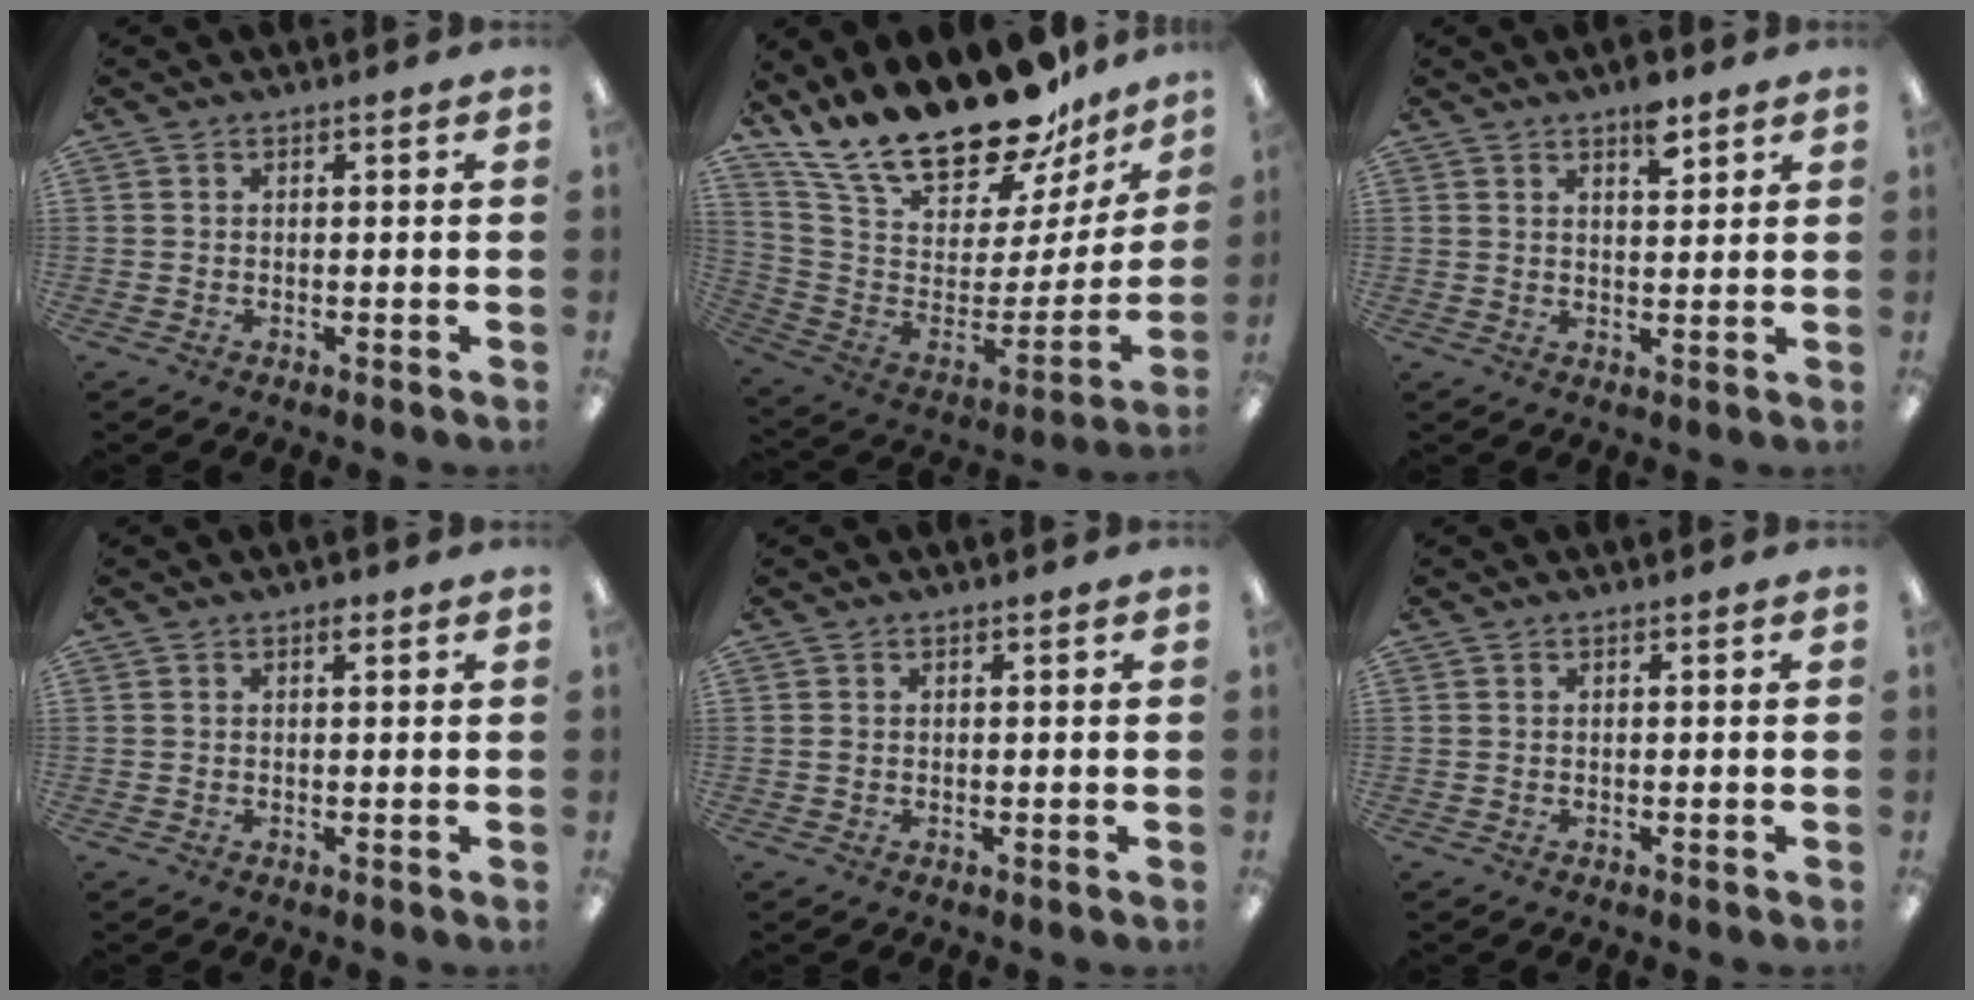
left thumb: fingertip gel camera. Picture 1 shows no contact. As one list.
[{"total": 24.7, "force": [19.9, 8.4, 11.9], "torque": [-0.211, -0.147, 0.359]}, {"total": 6.0, "force": [4.1, 2.4, 3.6], "torque": [-0.040, -0.024, 0.065]}, {"total": 1.3, "force": [0.8, 0.6, 0.9], "torque": [-0.003, -0.004, 0.010]}, {"total": 0.6, "force": [0.1, 0.5, 0.3], "torque": [-0.006, 0.005, 0.001]}, {"total": 0.0}]